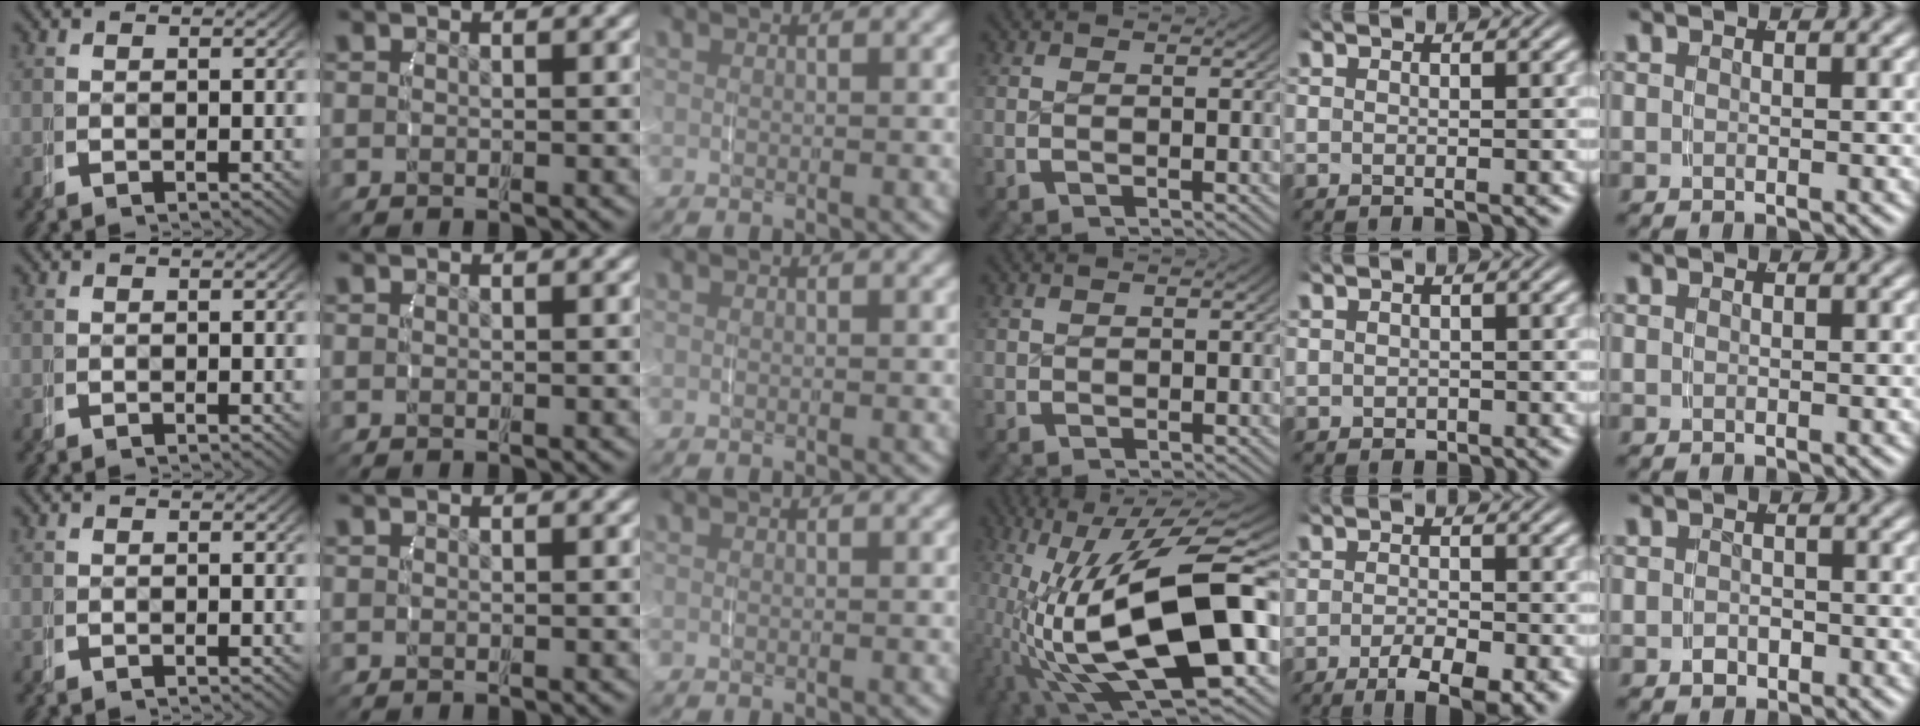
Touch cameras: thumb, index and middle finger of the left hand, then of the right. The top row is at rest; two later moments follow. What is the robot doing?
{"motion": "grasp_and_lifting", "object": "router"}